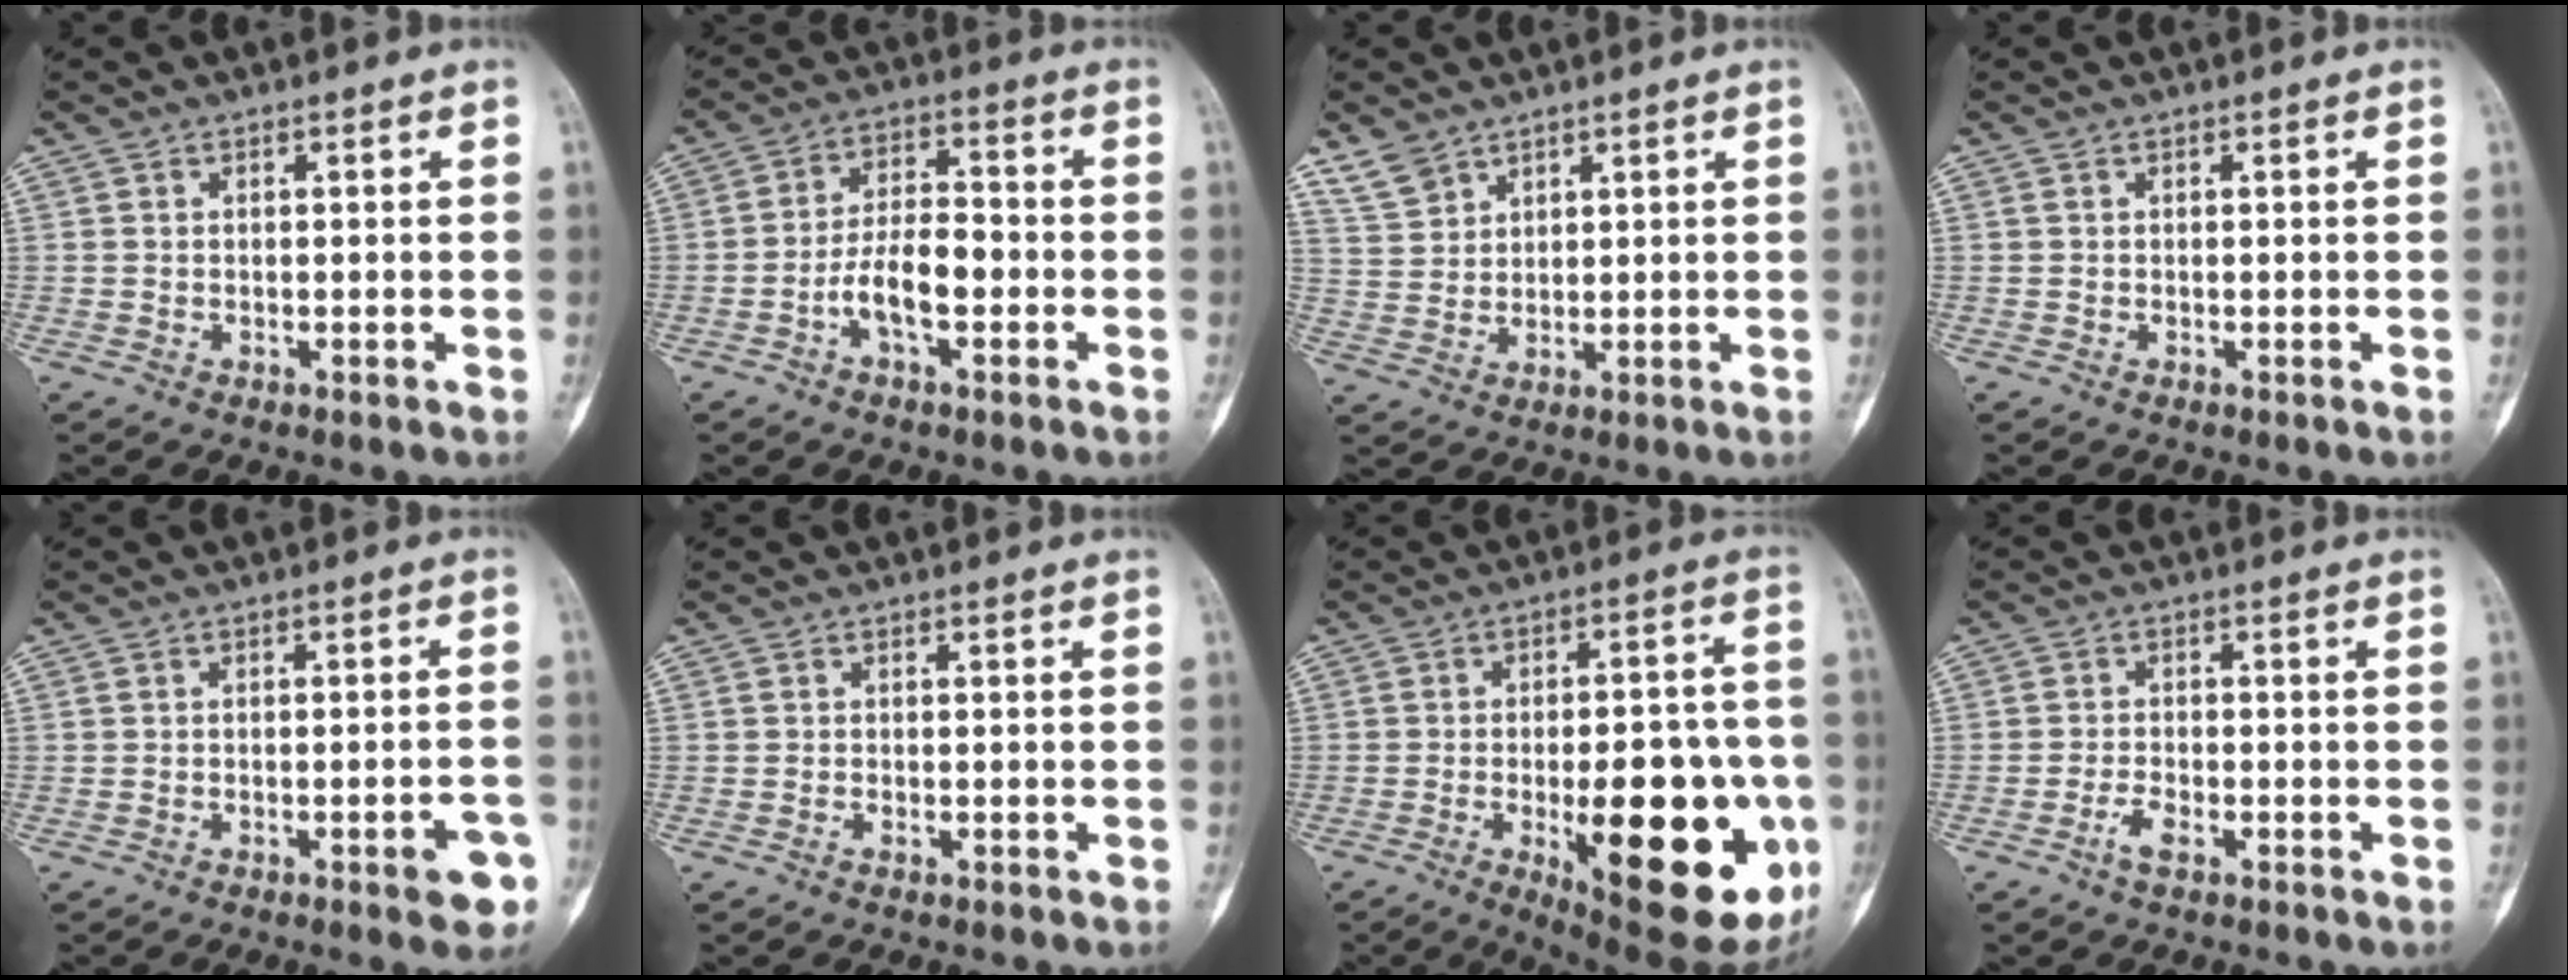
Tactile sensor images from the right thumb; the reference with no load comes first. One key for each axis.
{"total": 8.4, "fx": -2.7, "fy": 3.8, "fz": 7.0, "tx": -0.121, "ty": 0.029, "tz": -0.053}
{"total": 4.8, "fx": 3.7, "fy": 2.8, "fz": 1.0, "tx": -0.008, "ty": -0.016, "tz": 0.080}
{"total": 0.0}
{"total": 5.4, "fx": -2.6, "fy": 1.5, "fz": 4.5, "tx": -0.045, "ty": 0.017, "tz": -0.028}
{"total": 0.6, "fx": -0.3, "fy": 0.3, "fz": 0.4, "tx": -0.011, "ty": 0.003, "tz": -0.006}
{"total": 27.0, "fx": -6.9, "fy": 10.1, "fz": 24.1, "tx": -0.272, "ty": 0.000, "tz": -0.073}
{"total": 2.9, "fx": -1.7, "fy": 1.2, "fz": 2.1, "tx": -0.045, "ty": 0.010, "tz": -0.034}